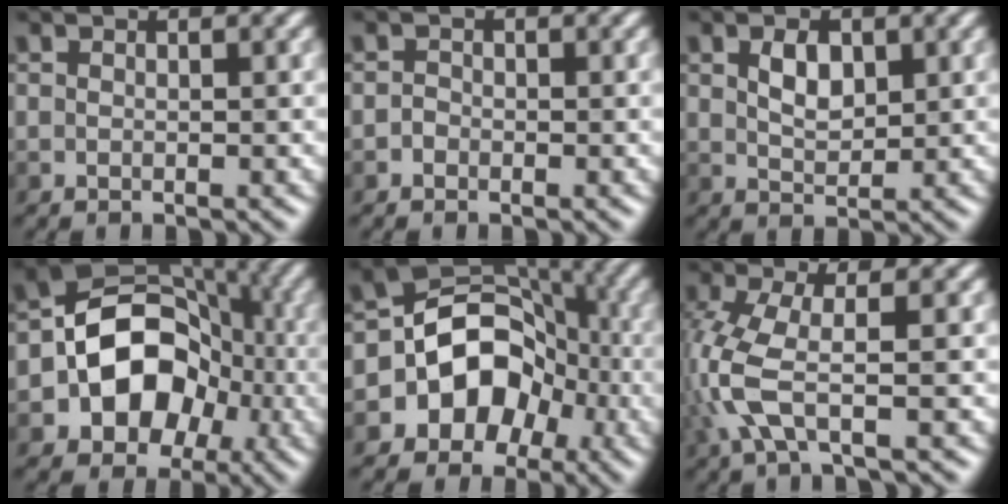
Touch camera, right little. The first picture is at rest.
{"total": 0.9, "force": [-0.4, 0.8, 0.2], "torque": [0.011, 0.005, -0.014]}
{"total": 2.4, "force": [0.8, 1.4, 1.7], "torque": [-0.037, 0.000, 0.018]}
{"total": 9.6, "force": [-2.3, 7.4, 5.7], "torque": [-0.065, 0.010, -0.063]}
{"total": 9.5, "force": [-2.7, 7.8, 4.6], "torque": [-0.048, 0.022, -0.073]}
{"total": 4.3, "force": [-1.3, 0.9, 4.0], "torque": [-0.110, 0.001, -0.027]}